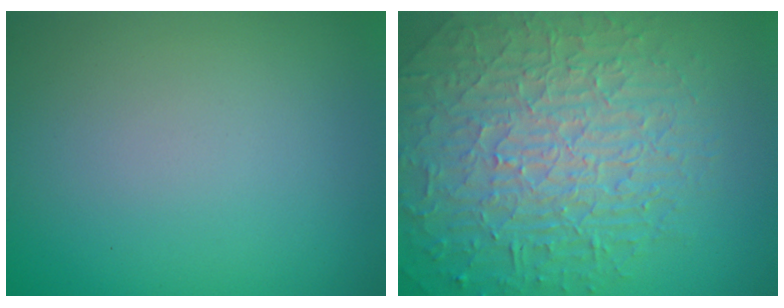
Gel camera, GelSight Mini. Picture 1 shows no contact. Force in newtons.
{"total": 10.0, "press": 6.5, "slide": 7.7}